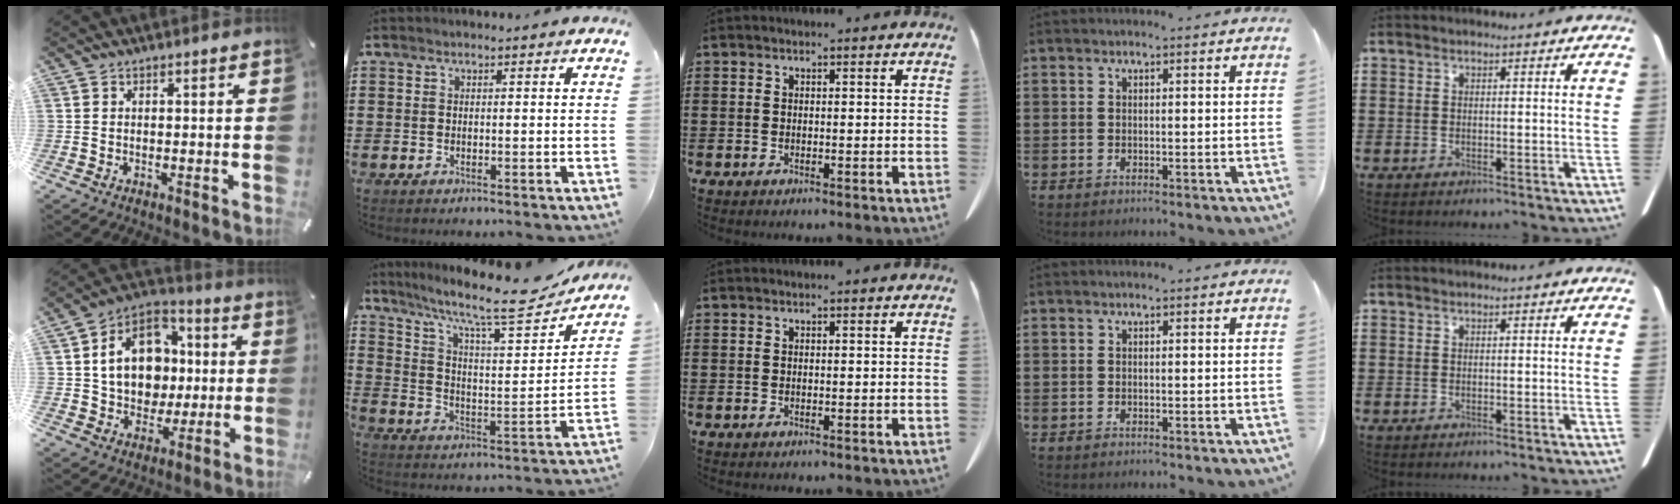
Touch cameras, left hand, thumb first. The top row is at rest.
{"thumb": {"total": 16.2, "force": [1.5, 13.4, 9.0], "torque": [-0.158, 0.004, 0.033]}, "index": {"total": 11.6, "force": [9.2, 1.7, 6.8], "torque": [-0.140, -0.056, 0.146]}}